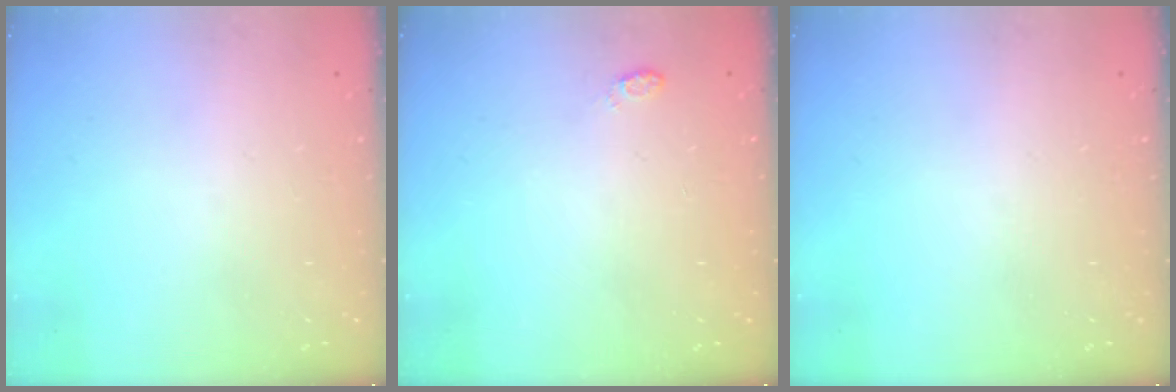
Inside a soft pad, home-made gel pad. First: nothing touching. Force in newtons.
{"total": 4.3, "press": 4.3, "slide": 0.5}
{"total": 0.0}